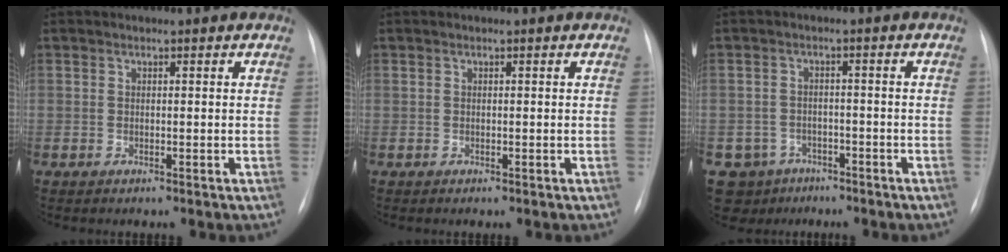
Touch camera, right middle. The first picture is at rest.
{"total": 0.0}
{"total": 5.9, "force": [-3.7, 4.7, 0.1], "torque": [0.006, 0.009, -0.051]}